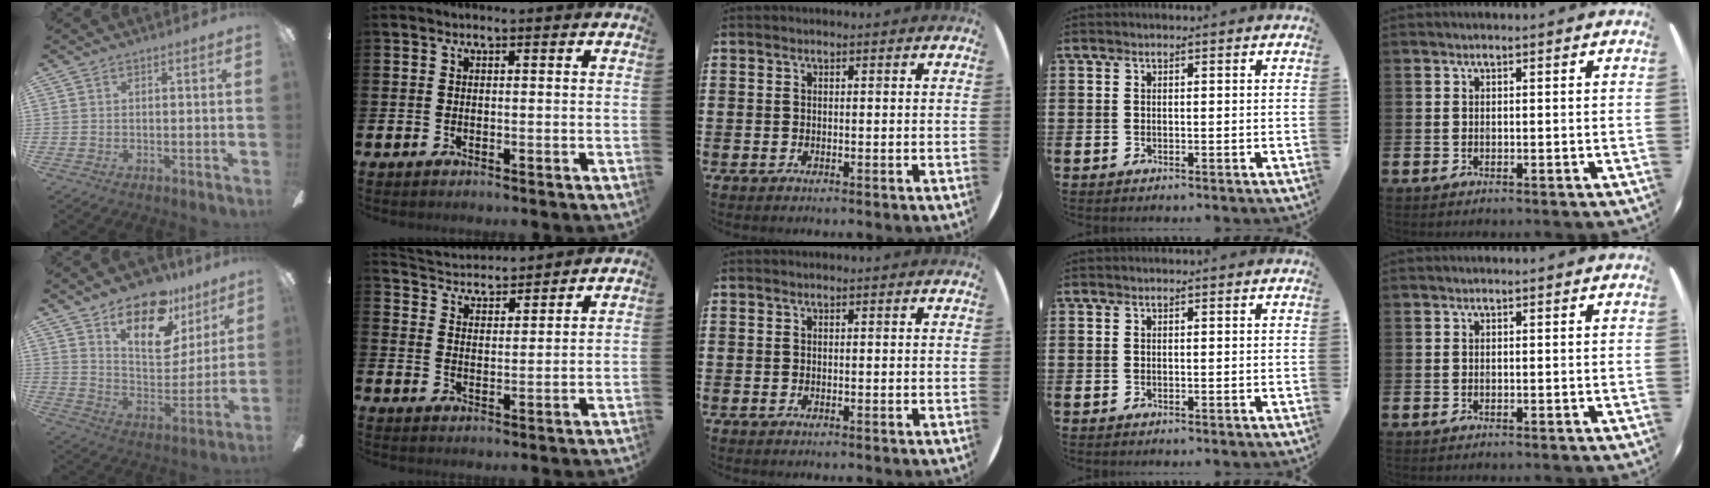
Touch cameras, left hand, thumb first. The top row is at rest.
{"thumb": {"total": 18.8, "force": [12.8, 8.9, 10.5], "torque": [-0.167, -0.072, 0.224]}, "index": {"total": 3.8, "force": [3.8, 0.7, -0.4], "torque": [-0.010, -0.029, 0.065]}}